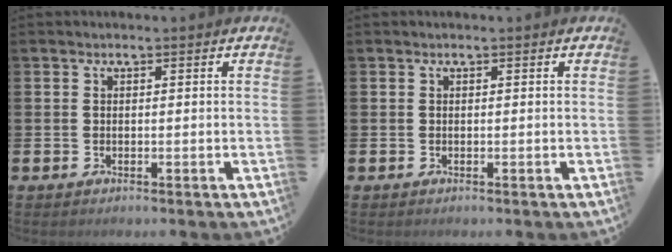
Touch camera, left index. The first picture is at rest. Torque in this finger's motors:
{"motor_torque": [0.00, 0.00, 0.00, 0.00]}